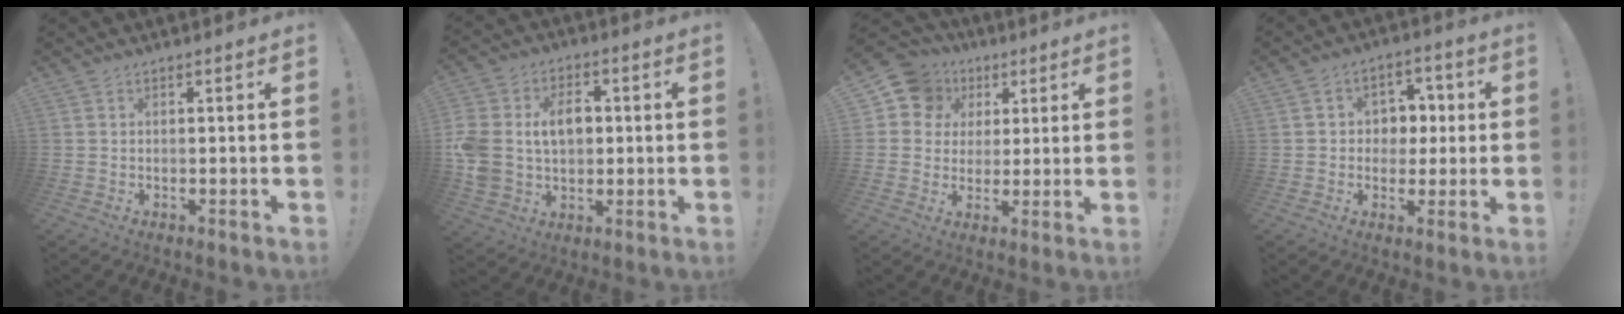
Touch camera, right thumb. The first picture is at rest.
{"total": 13.4, "force": [1.6, 10.4, 8.2], "torque": [-0.159, 0.000, 0.033]}
{"total": 11.4, "force": [4.6, 10.0, 3.1], "torque": [-0.045, -0.023, 0.091]}
{"total": 7.3, "force": [0.6, 7.1, 1.9], "torque": [-0.015, -0.004, 0.013]}